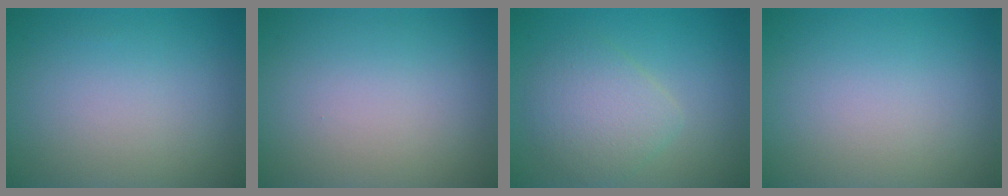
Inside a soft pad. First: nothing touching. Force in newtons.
{"total": 0.0}
{"total": 3.7, "press": 3.7, "slide": 0.0}
{"total": 0.0}